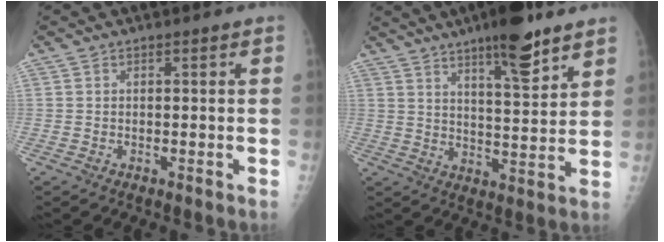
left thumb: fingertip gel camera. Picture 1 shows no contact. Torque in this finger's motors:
{"motor_torque": [0.39, 0.47, 0.21, -0.17, 0.06]}